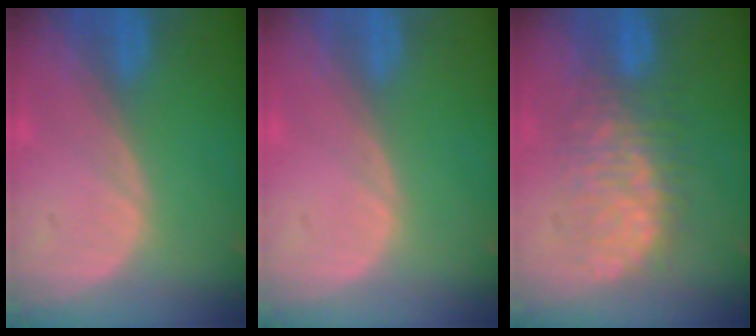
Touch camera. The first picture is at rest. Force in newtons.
{"total": 0.0}
{"total": 8.0, "press": 8.0, "slide": 0.2}